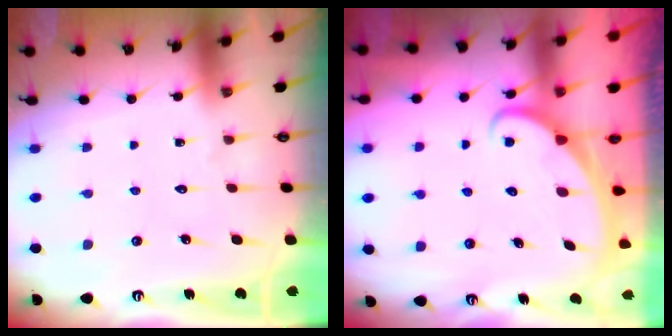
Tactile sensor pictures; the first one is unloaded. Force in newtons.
{"total": 2.4, "press": 2.4, "slide": 0.3}